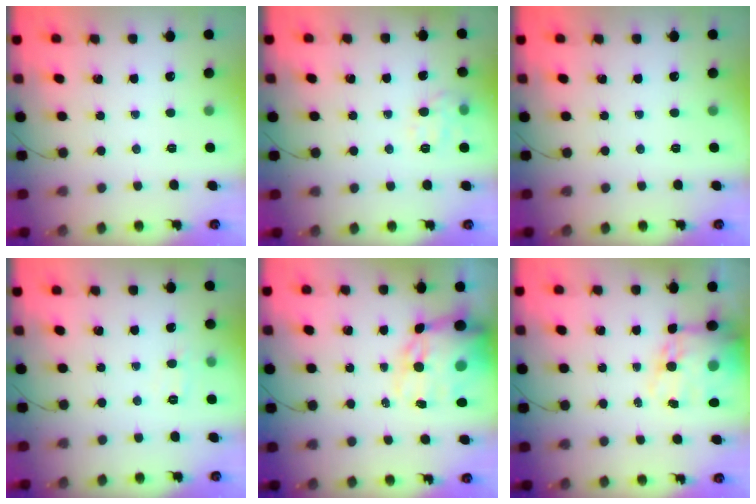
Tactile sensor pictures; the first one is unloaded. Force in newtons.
{"total": 9.5, "press": 9.4, "slide": 0.9}
{"total": 0.0}
{"total": 5.6, "press": 5.4, "slide": 1.3}
{"total": 18.0, "press": 17.6, "slide": 3.9}
{"total": 15.3, "press": 14.8, "slide": 3.9}